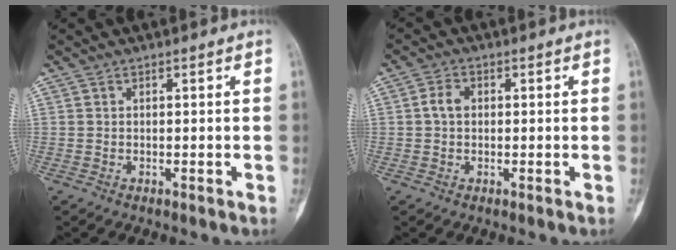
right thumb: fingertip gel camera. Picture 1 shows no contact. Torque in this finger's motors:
{"motor_torque": [0.59, 0.28, 0.10, -0.18, -0.03]}